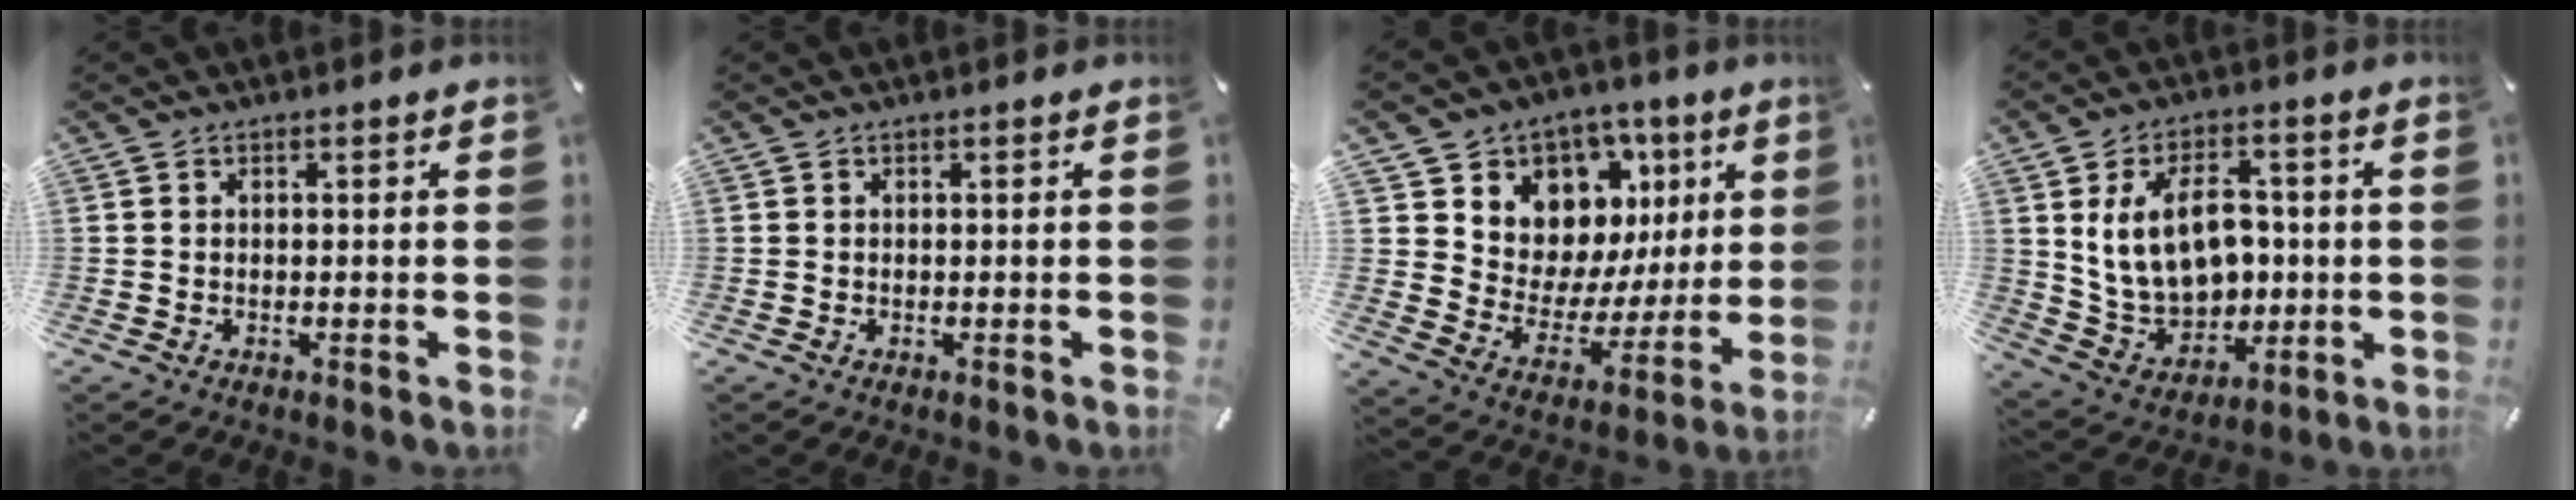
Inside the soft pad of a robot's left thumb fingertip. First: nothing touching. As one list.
[{"total": 0.0}, {"total": 9.6, "force": [5.2, 8.0, 1.4], "torque": [-0.014, -0.075, 0.097]}, {"total": 15.1, "force": [1.9, 11.1, 10.0], "torque": [-0.189, 0.004, 0.042]}]